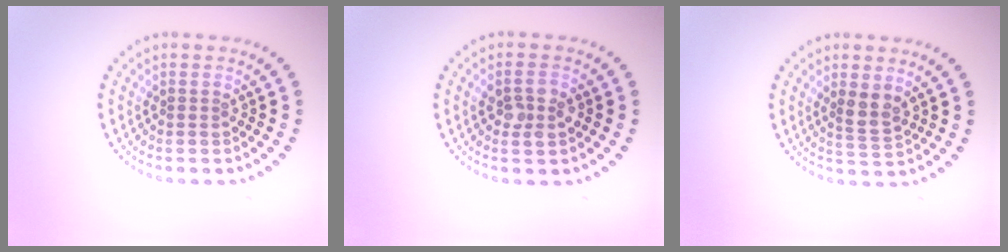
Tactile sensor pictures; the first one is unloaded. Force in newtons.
{"total": 2.3, "press": 2.2, "slide": 0.3}
{"total": 2.2, "press": 1.9, "slide": 1.0}